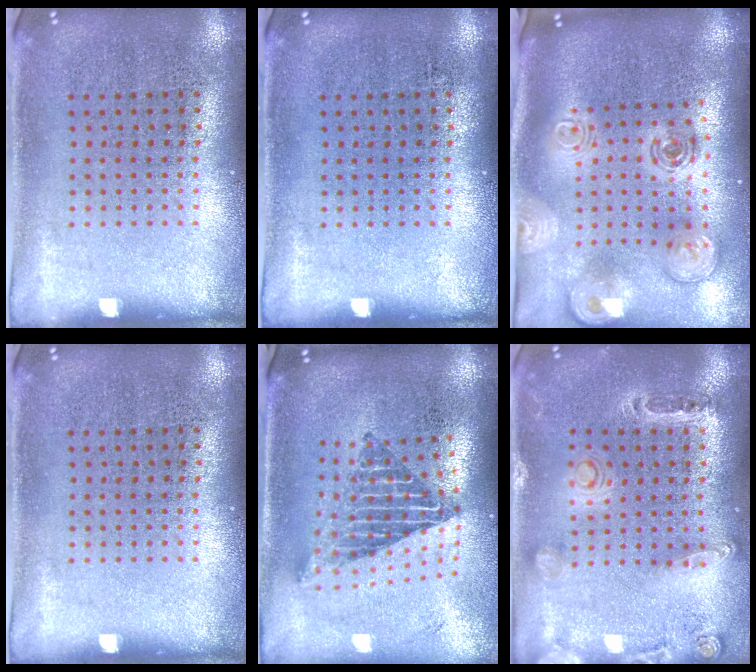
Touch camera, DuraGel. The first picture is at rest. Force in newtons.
{"total": 0.0}
{"total": 2.6, "press": 1.8, "slide": 1.8}
{"total": 0.0}
{"total": 2.3, "press": 1.6, "slide": 1.6}
{"total": 0.8, "press": 0.7, "slide": 0.3}